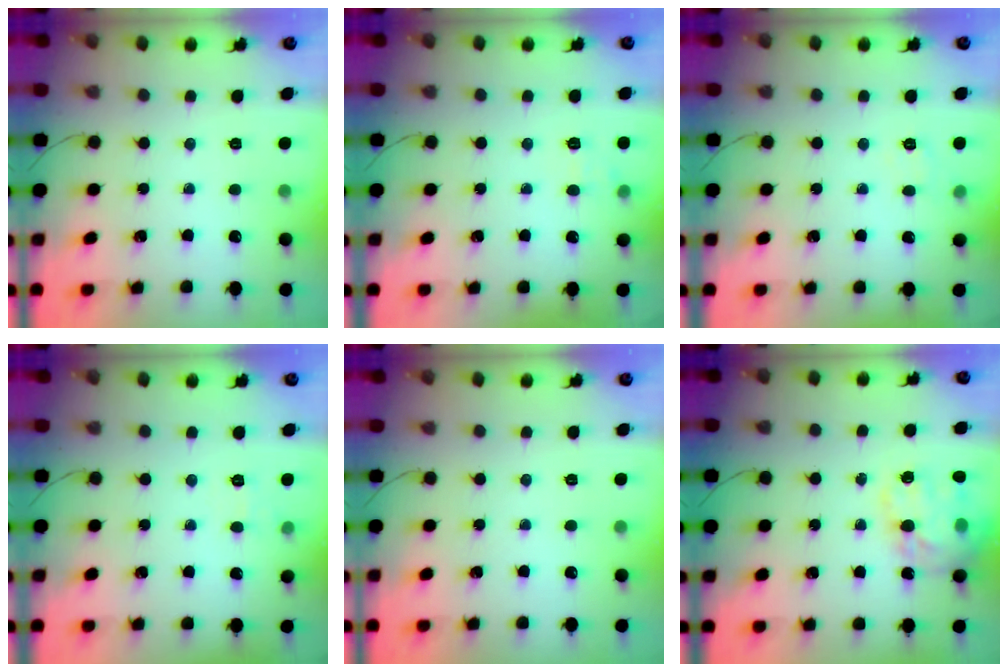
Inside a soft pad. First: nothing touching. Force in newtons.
{"total": 6.8, "press": 6.6, "slide": 1.6}
{"total": 5.9, "press": 5.7, "slide": 1.3}
{"total": 5.2, "press": 5.0, "slide": 1.3}
{"total": 0.0}
{"total": 19.8, "press": 19.5, "slide": 3.3}